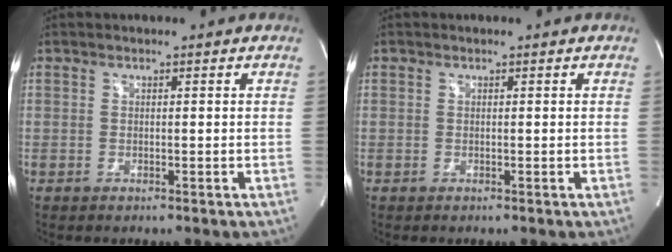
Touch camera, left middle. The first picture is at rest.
{"total": 0.0}